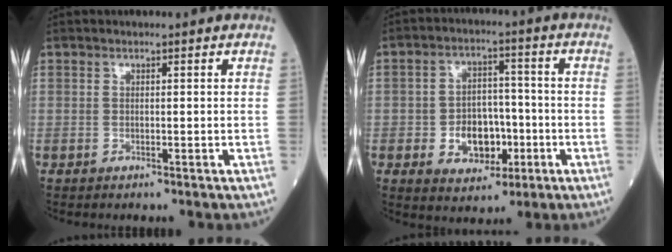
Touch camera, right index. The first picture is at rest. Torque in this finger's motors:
{"motor_torque": [0.30, 0.04, 0.17, 0.04]}